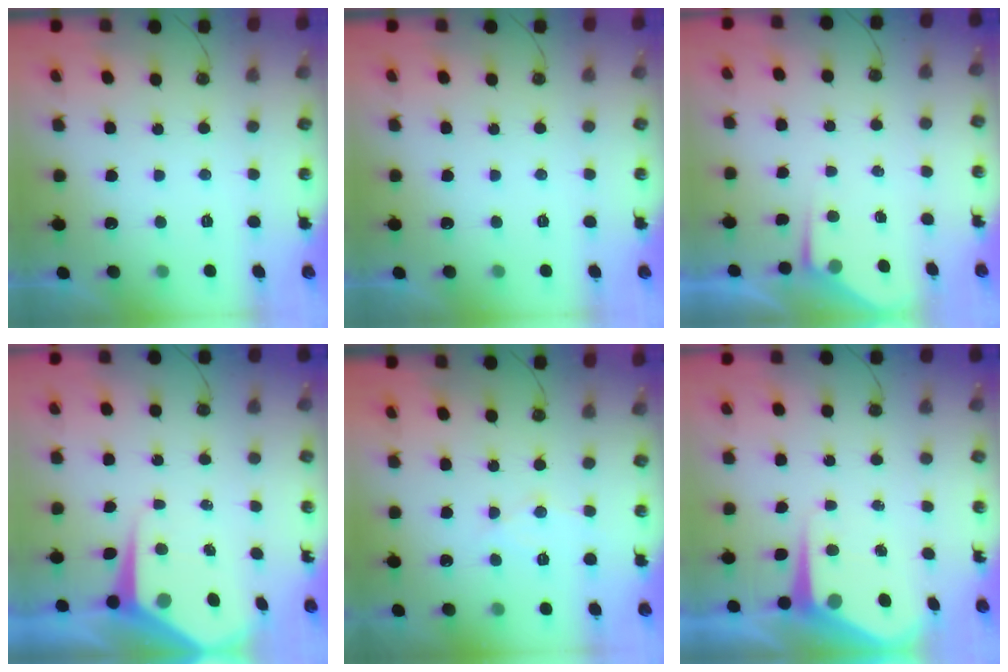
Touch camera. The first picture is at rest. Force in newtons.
{"total": 0.0}
{"total": 3.6, "press": 3.6, "slide": 0.5}
{"total": 7.5, "press": 7.5, "slide": 0.6}
{"total": 7.4, "press": 7.4, "slide": 0.5}
{"total": 7.0, "press": 7.0, "slide": 0.7}